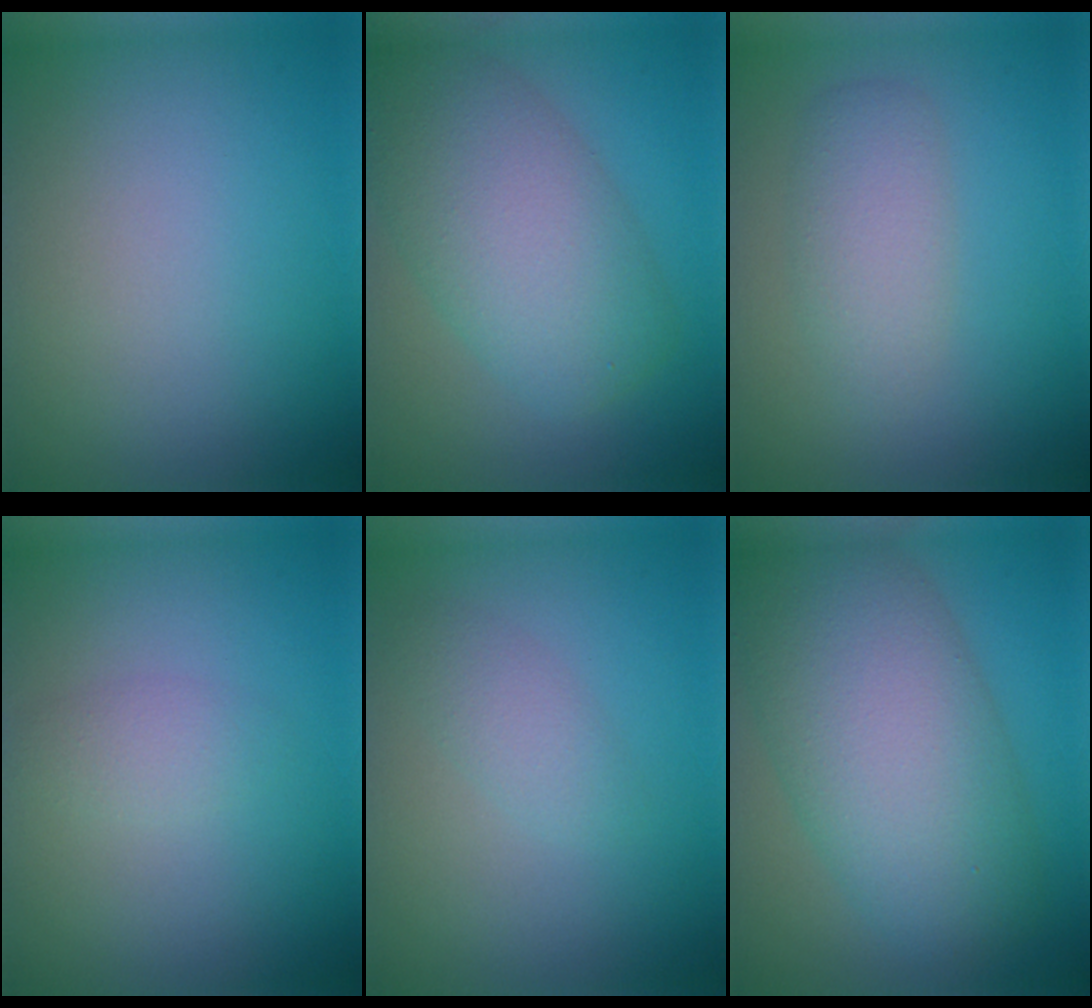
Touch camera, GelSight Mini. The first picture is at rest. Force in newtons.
{"total": 8.0, "press": 7.9, "slide": 0.4}
{"total": 3.0, "press": 3.0, "slide": 0.1}
{"total": 1.5, "press": 1.5, "slide": 0.0}
{"total": 1.7, "press": 1.7, "slide": 0.1}
{"total": 10.2, "press": 10.2, "slide": 0.4}